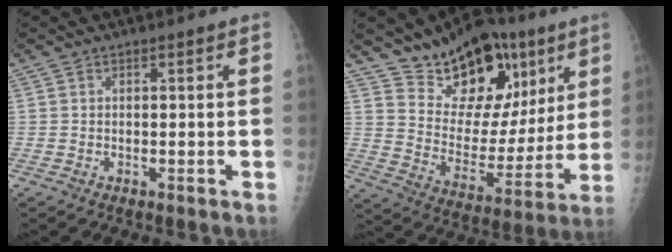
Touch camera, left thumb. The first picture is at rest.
{"total": 20.0, "force": [12.1, 11.2, 11.4], "torque": [-0.115, -0.054, 0.200]}